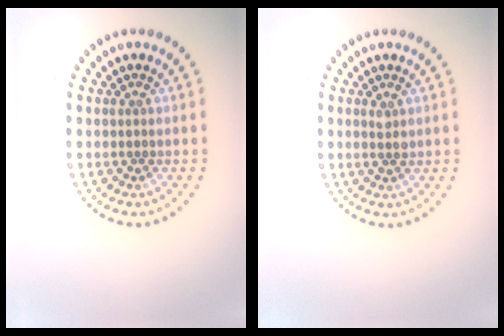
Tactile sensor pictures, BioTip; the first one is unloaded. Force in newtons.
{"total": 1.0, "press": 0.9, "slide": 0.1}